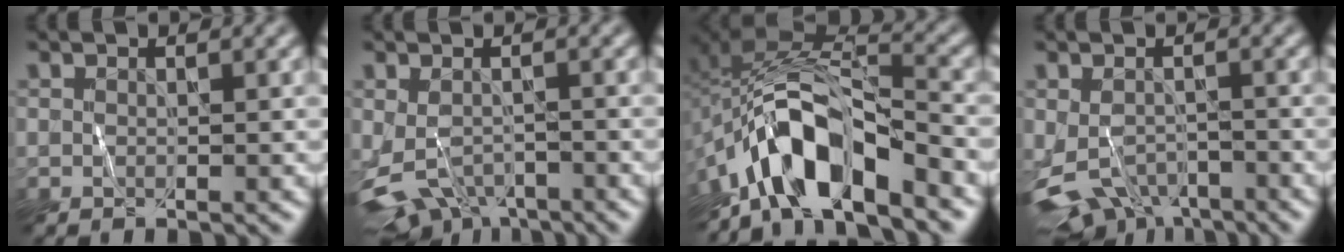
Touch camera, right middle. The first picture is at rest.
{"total": 4.2, "force": [-2.6, 2.3, 2.4], "torque": [-0.048, -0.028, -0.043]}
{"total": 9.3, "force": [-5.3, 3.3, 6.9], "torque": [-0.116, 0.015, -0.099]}
{"total": 5.1, "force": [-3.0, 2.9, 3.0], "torque": [-0.055, -0.024, -0.050]}